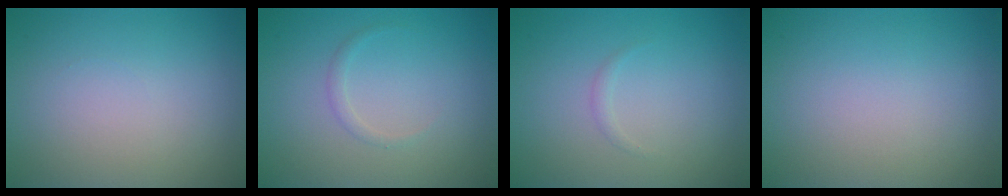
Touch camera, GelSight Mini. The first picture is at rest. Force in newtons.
{"total": 0.8, "press": 0.8, "slide": 0.0}
{"total": 0.5, "press": 0.5, "slide": 0.0}
{"total": 0.0}